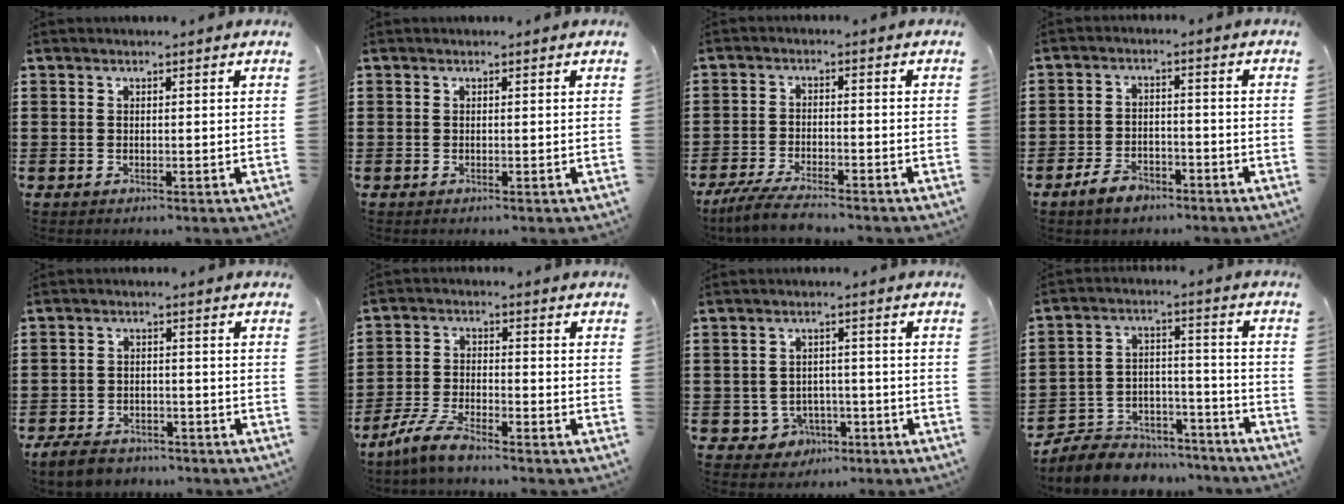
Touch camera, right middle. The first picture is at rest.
{"total": 0.0}
{"total": 4.9, "force": [-4.4, 0.4, 2.1], "torque": [-0.056, -0.012, -0.088]}
{"total": 4.5, "force": [-3.6, 1.9, 2.0], "torque": [-0.040, 0.009, -0.070]}
{"total": 4.2, "force": [-3.9, 1.2, 0.9], "torque": [-0.033, 0.001, -0.082]}
{"total": 5.9, "force": [-5.1, 0.7, 2.9], "torque": [-0.081, -0.011, -0.102]}
{"total": 3.2, "force": [-2.2, 2.2, 0.8], "torque": [-0.024, 0.002, -0.047]}
{"total": 7.0, "force": [-6.6, 2.2, 0.6], "torque": [-0.025, 0.012, -0.134]}